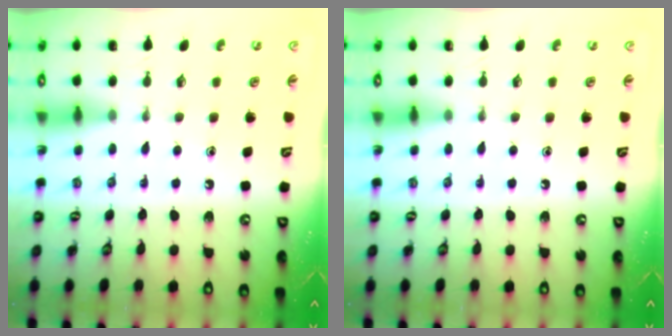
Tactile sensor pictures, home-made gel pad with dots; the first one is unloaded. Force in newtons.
{"total": 0.0}